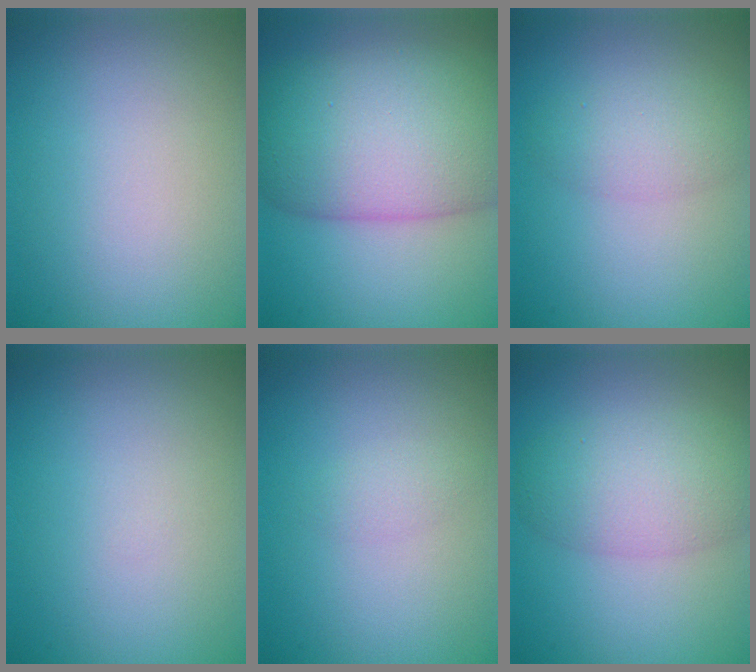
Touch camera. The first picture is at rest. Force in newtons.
{"total": 12.8, "press": 12.8, "slide": 0.4}
{"total": 2.7, "press": 2.7, "slide": 0.2}
{"total": 0.0}
{"total": 1.0, "press": 1.0, "slide": 0.1}
{"total": 5.2, "press": 5.2, "slide": 0.2}